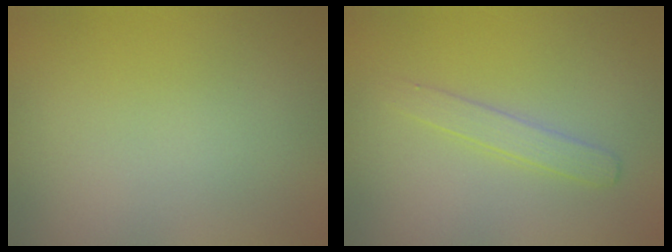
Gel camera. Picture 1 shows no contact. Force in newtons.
{"total": 1.6, "press": 1.6, "slide": 0.0}